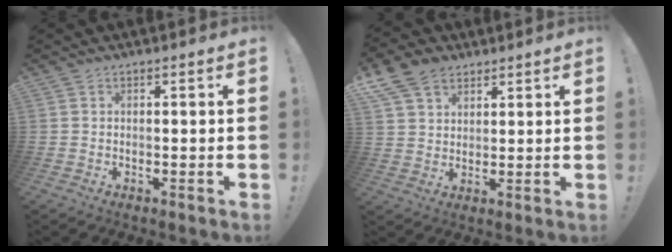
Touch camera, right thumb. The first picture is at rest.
{"total": 10.0, "force": [6.1, 6.7, 4.2], "torque": [-0.075, -0.024, 0.121]}